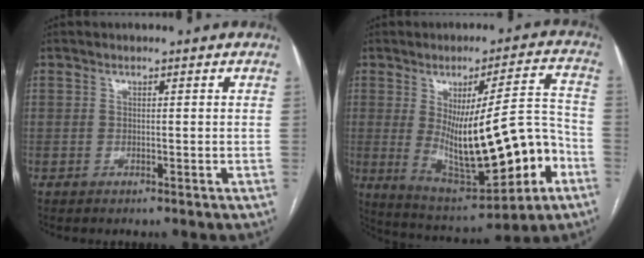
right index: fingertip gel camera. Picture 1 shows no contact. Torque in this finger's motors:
{"motor_torque": [2.01, -0.12, 0.63, 0.21]}